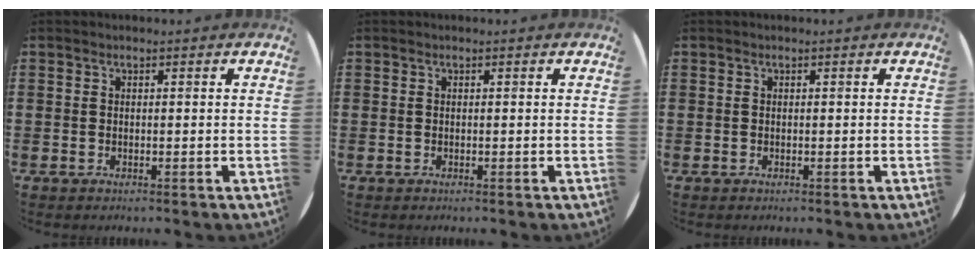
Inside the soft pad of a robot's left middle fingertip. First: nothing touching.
{"total": 0.0}
{"total": 0.0}